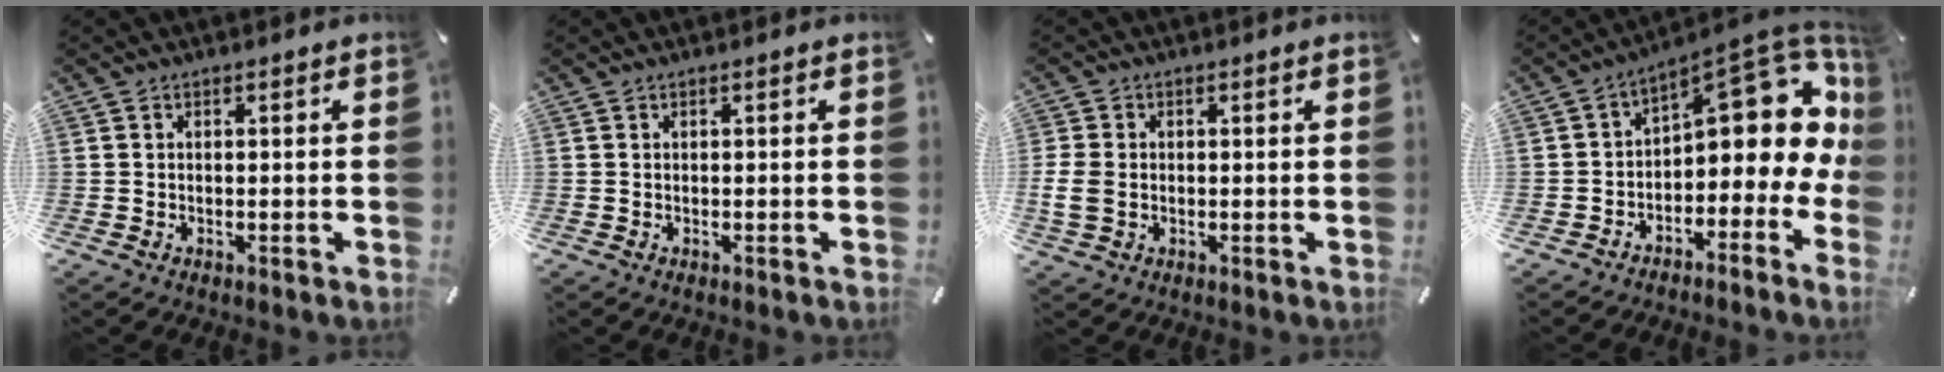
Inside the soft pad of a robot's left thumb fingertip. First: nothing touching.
{"total": 0.0}
{"total": 4.8, "force": [-0.1, 3.7, 3.1], "torque": [-0.068, 0.005, -0.001]}
{"total": 12.7, "force": [6.1, 6.5, 9.0], "torque": [-0.107, -0.059, 0.098]}